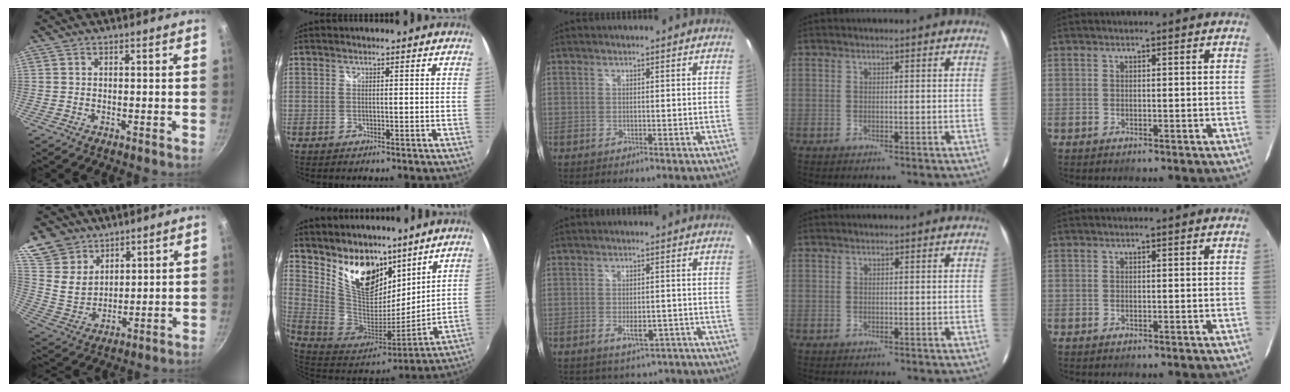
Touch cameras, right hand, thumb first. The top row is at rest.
{"thumb": {"total": 11.5, "force": [7.9, 7.6, 3.4], "torque": [-0.036, -0.039, 0.160]}, "index": {"total": 18.2, "force": [11.4, 10.1, 10.0], "torque": [-0.202, 0.005, 0.218]}, "middle": {"total": 7.7, "force": [-6.0, 4.0, 2.6], "torque": [-0.039, 0.016, -0.066]}}